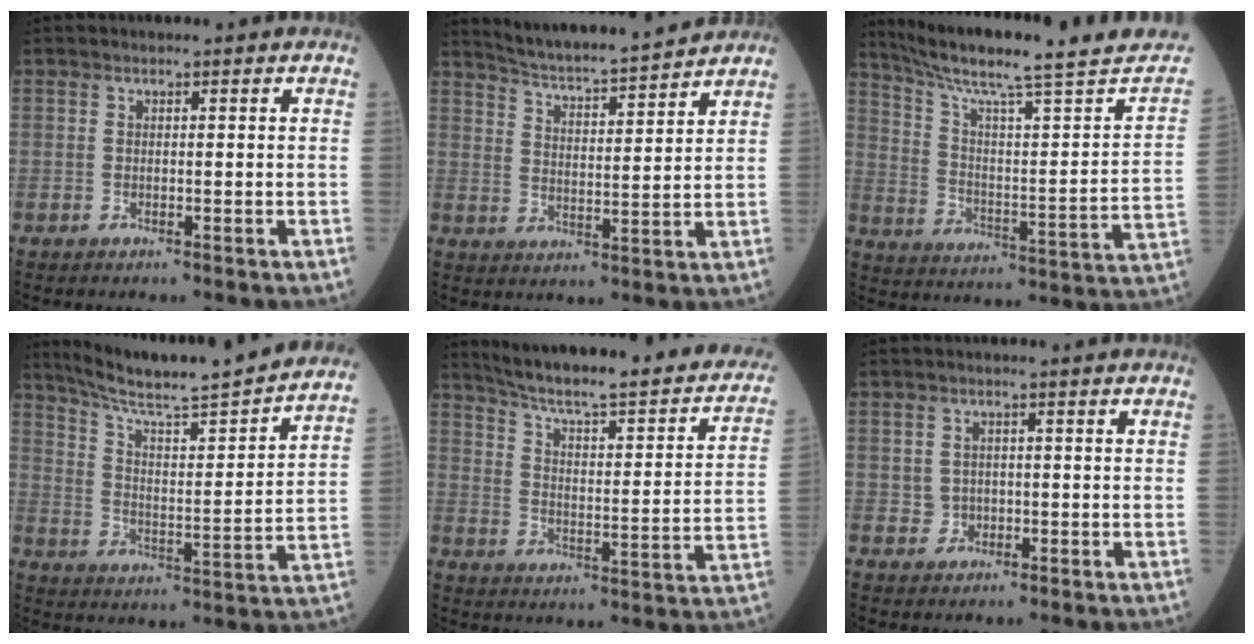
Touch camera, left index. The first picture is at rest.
{"total": 12.7, "force": [12.0, 0.1, 4.1], "torque": [-0.075, 0.010, 0.184]}
{"total": 22.7, "force": [19.3, -0.5, 11.9], "torque": [-0.189, -0.051, 0.269]}
{"total": 24.2, "force": [21.5, -0.2, 10.9], "torque": [-0.173, -0.043, 0.300]}
{"total": 27.8, "force": [23.0, 3.9, 15.1], "torque": [-0.221, -0.029, 0.297]}
{"total": 1.9, "force": [-0.4, 1.8, 0.4], "torque": [-0.004, 0.005, -0.003]}